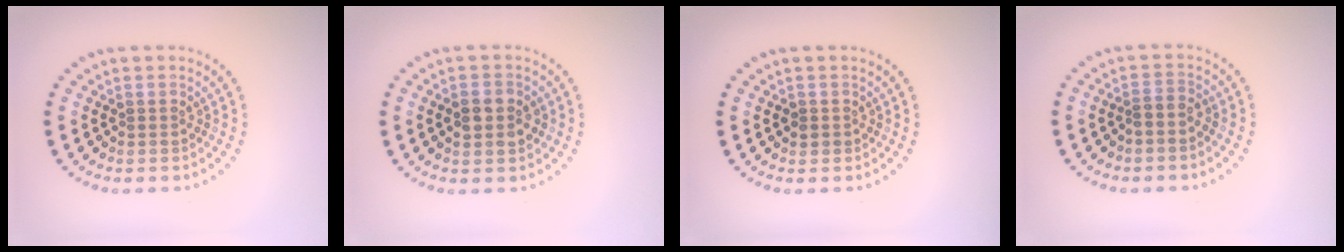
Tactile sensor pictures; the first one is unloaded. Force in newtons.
{"total": 3.3, "press": 3.3, "slide": 0.1}
{"total": 1.0, "press": 1.0, "slide": 0.4}
{"total": 1.0, "press": 0.6, "slide": 0.8}